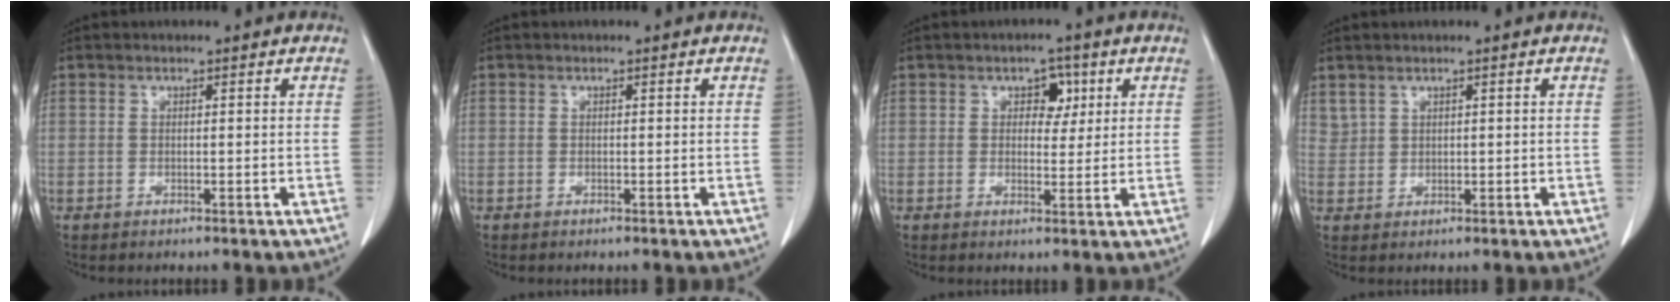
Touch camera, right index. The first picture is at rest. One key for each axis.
{"total": 0.0}
{"total": 3.6, "fx": 1.4, "fy": 2.3, "fz": 2.4, "tx": -0.027, "ty": 0.007, "tz": 0.019}
{"total": 1.7, "fx": 1.4, "fy": 1.0, "fz": 0.3, "tx": -0.002, "ty": 0.007, "tz": 0.033}